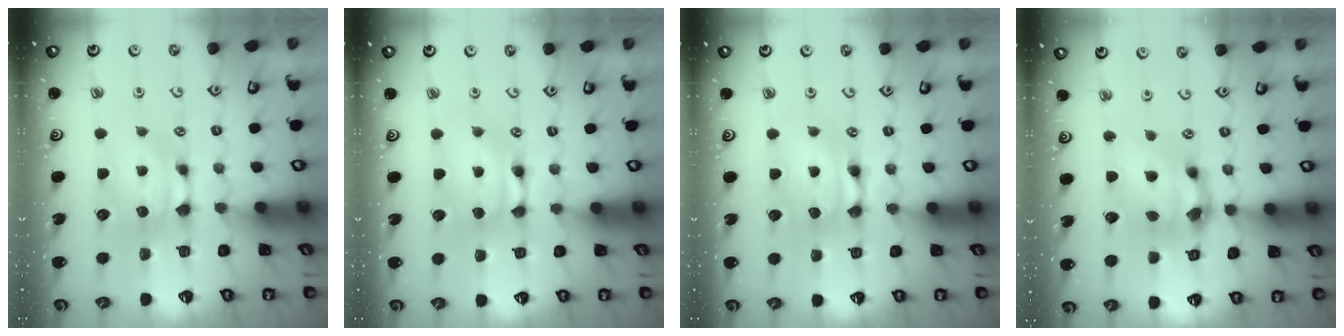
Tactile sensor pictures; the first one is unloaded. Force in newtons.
{"total": 1.6, "press": 1.6, "slide": 0.2}
{"total": 2.0, "press": 2.0, "slide": 0.1}
{"total": 5.3, "press": 4.9, "slide": 2.0}